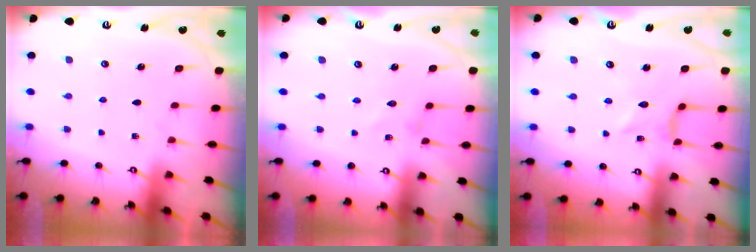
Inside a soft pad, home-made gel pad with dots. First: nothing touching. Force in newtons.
{"total": 0.0}
{"total": 1.5, "press": 1.5, "slide": 0.2}